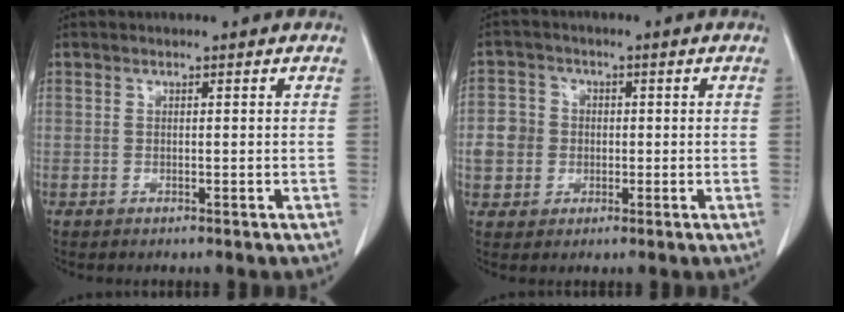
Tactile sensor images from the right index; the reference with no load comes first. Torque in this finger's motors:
{"motor_torque": [0.41, 0.08, 0.17, 0.05]}